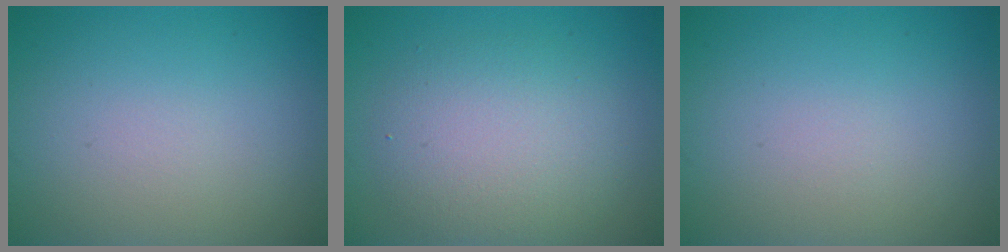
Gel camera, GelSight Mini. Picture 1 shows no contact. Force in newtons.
{"total": 4.8, "press": 4.8, "slide": 0.2}
{"total": 0.0}